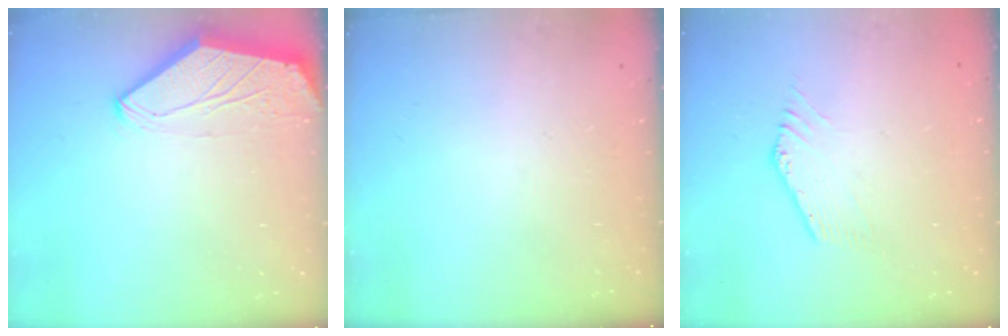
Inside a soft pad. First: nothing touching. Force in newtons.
{"total": 0.0}
{"total": 1.0, "press": 1.0, "slide": 0.1}